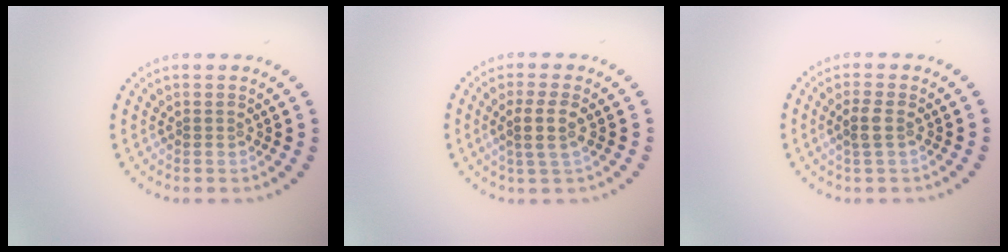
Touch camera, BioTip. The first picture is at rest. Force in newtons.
{"total": 2.6, "press": 2.2, "slide": 1.4}
{"total": 1.4, "press": 1.4, "slide": 0.5}